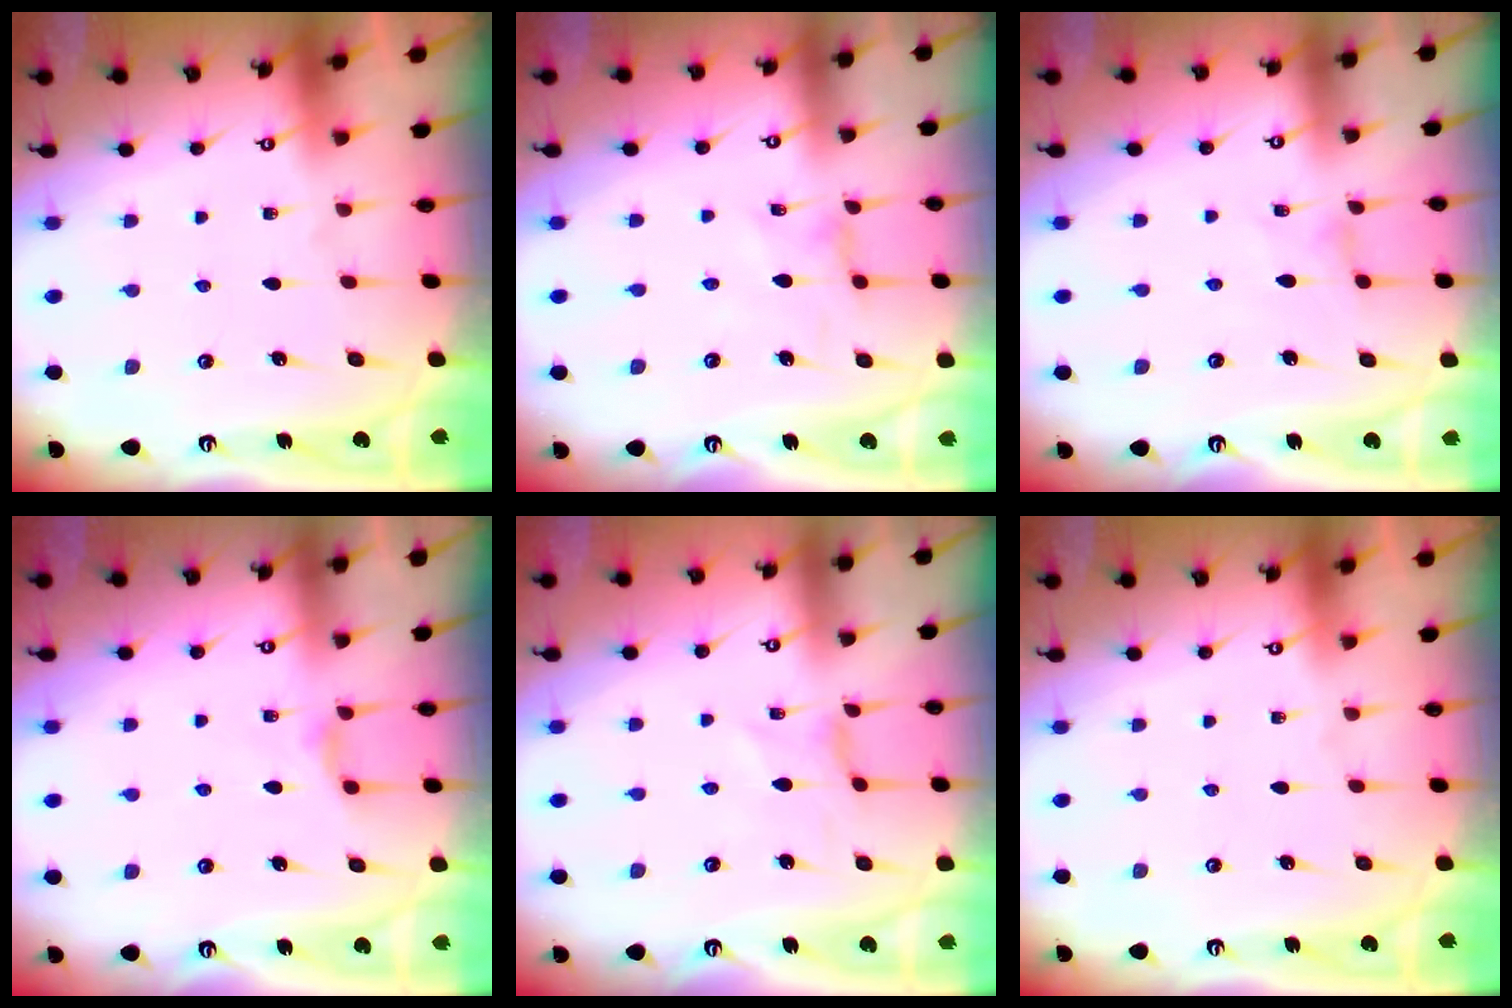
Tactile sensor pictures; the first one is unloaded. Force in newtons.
{"total": 1.4, "press": 1.3, "slide": 0.3}
{"total": 0.0}
{"total": 3.5, "press": 3.4, "slide": 0.5}
{"total": 0.0}
{"total": 0.0}